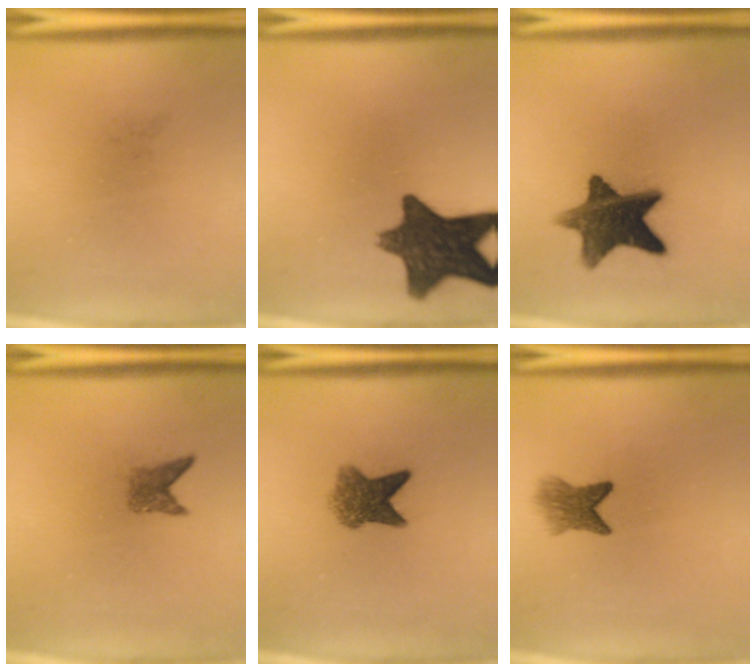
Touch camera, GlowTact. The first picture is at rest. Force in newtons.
{"total": 13.0}
{"total": 12.3}
{"total": 2.1}
{"total": 5.5}
{"total": 3.9}